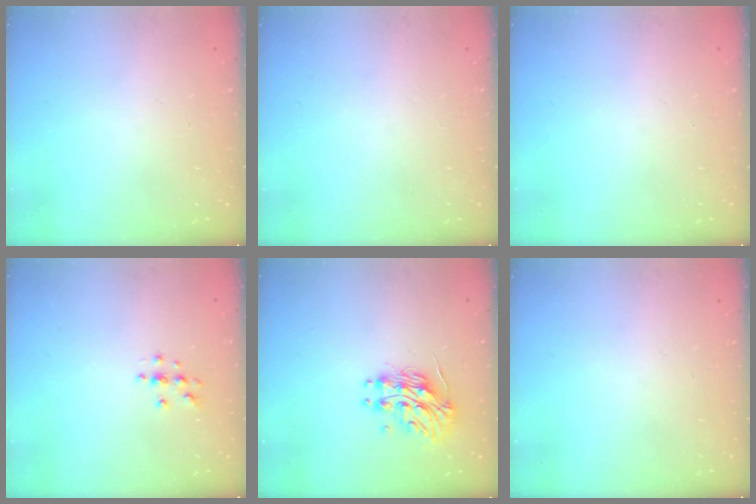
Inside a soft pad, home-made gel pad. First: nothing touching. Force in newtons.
{"total": 0.0}
{"total": 0.0}
{"total": 4.0, "press": 3.9, "slide": 0.4}
{"total": 14.0, "press": 13.9, "slide": 0.8}
{"total": 0.0}